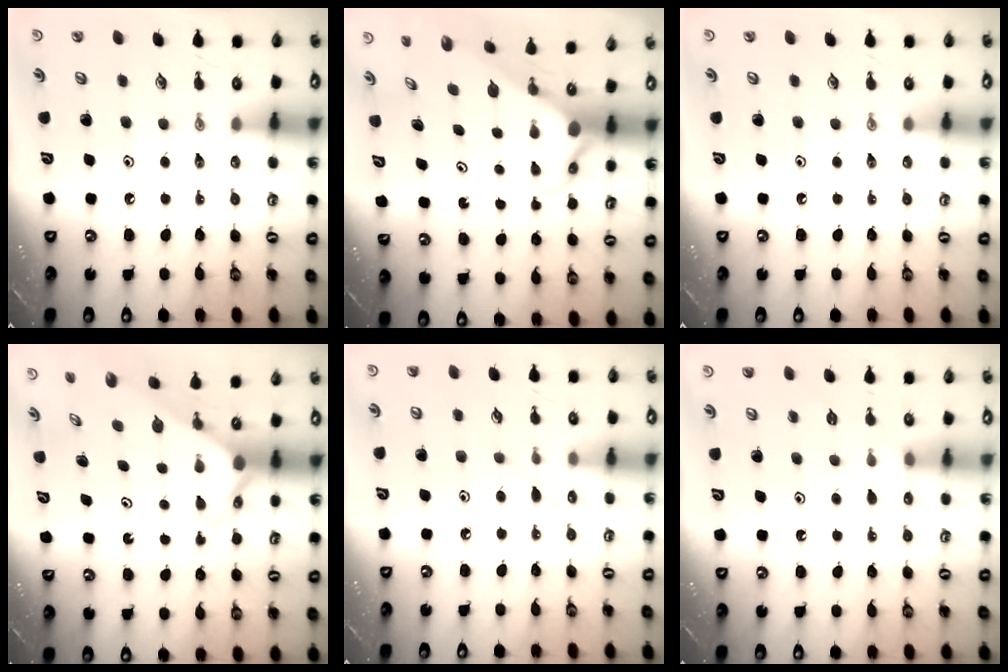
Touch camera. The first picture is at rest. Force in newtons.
{"total": 3.6, "press": 3.6, "slide": 0.3}
{"total": 0.0}
{"total": 2.5, "press": 2.5, "slide": 0.1}
{"total": 5.6, "press": 5.6, "slide": 0.6}
{"total": 5.4, "press": 5.4, "slide": 0.6}